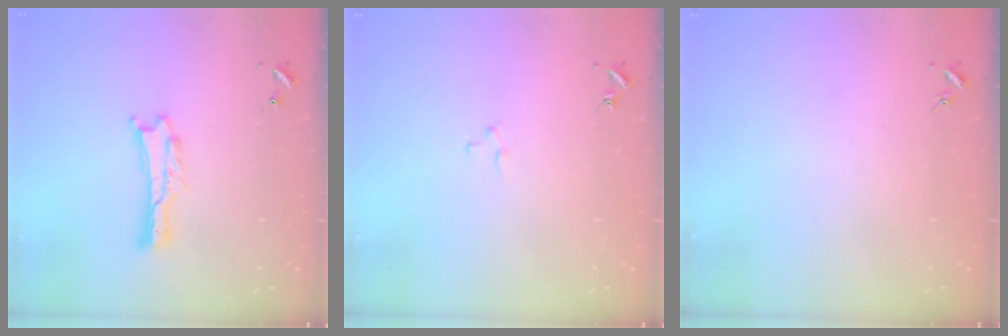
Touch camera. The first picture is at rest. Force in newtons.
{"total": 1.9, "press": 1.9, "slide": 0.2}
{"total": 0.0}